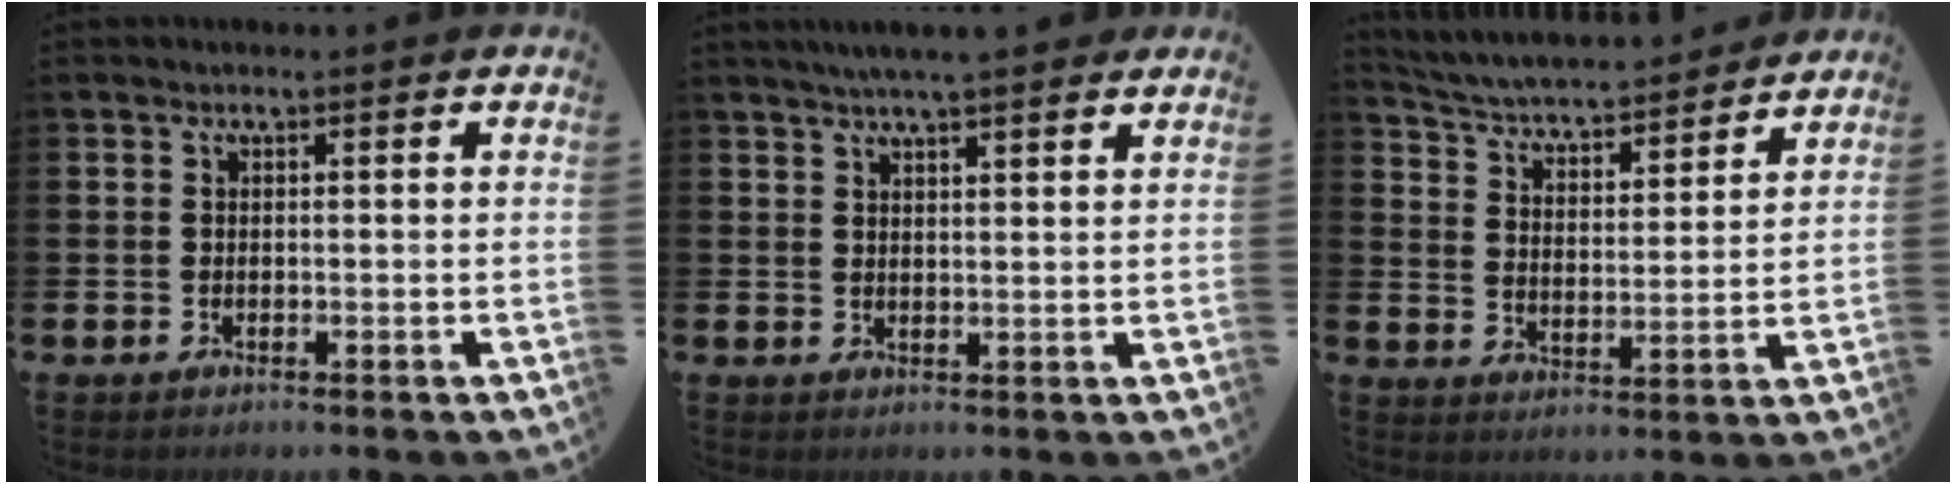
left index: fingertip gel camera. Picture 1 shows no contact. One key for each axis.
{"total": 4.6, "fx": 4.3, "fy": 0.0, "fz": 1.6, "tx": -0.033, "ty": -0.013, "tz": 0.075}
{"total": 4.9, "fx": 4.8, "fy": 0.7, "fz": 1.0, "tx": -0.049, "ty": -0.045, "tz": 0.077}